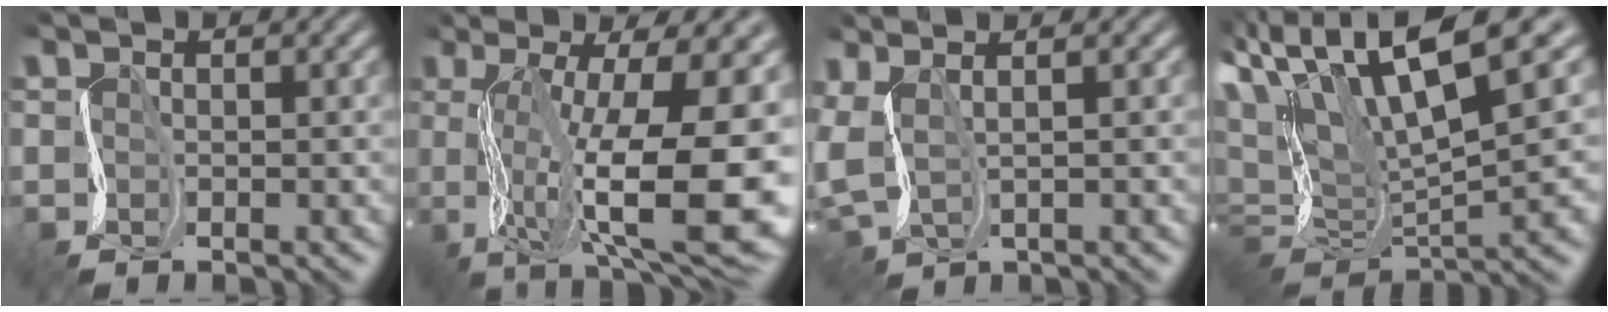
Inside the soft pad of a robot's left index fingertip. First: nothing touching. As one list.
[{"total": 16.3, "force": [-0.7, 5.8, 15.2], "torque": [-0.229, -0.002, 0.012]}, {"total": 4.2, "force": [2.1, 2.4, 2.7], "torque": [-0.073, 0.018, 0.041]}, {"total": 12.1, "force": [6.2, 3.2, 9.9], "torque": [-0.184, 0.026, 0.117]}]